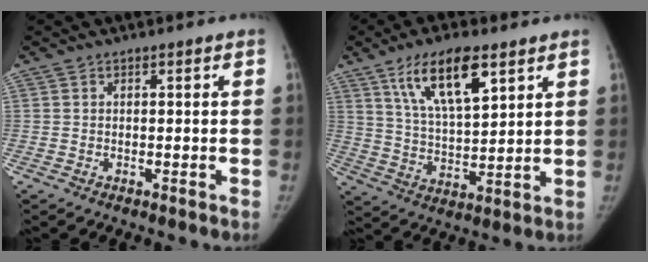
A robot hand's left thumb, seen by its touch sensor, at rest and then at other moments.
{"total": 13.4, "force": [7.4, 4.8, 10.1], "torque": [-0.160, -0.030, 0.139]}